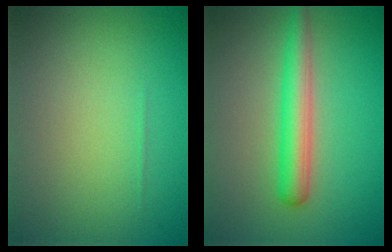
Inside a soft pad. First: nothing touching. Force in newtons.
{"total": 3.9, "press": 3.9, "slide": 0.1}